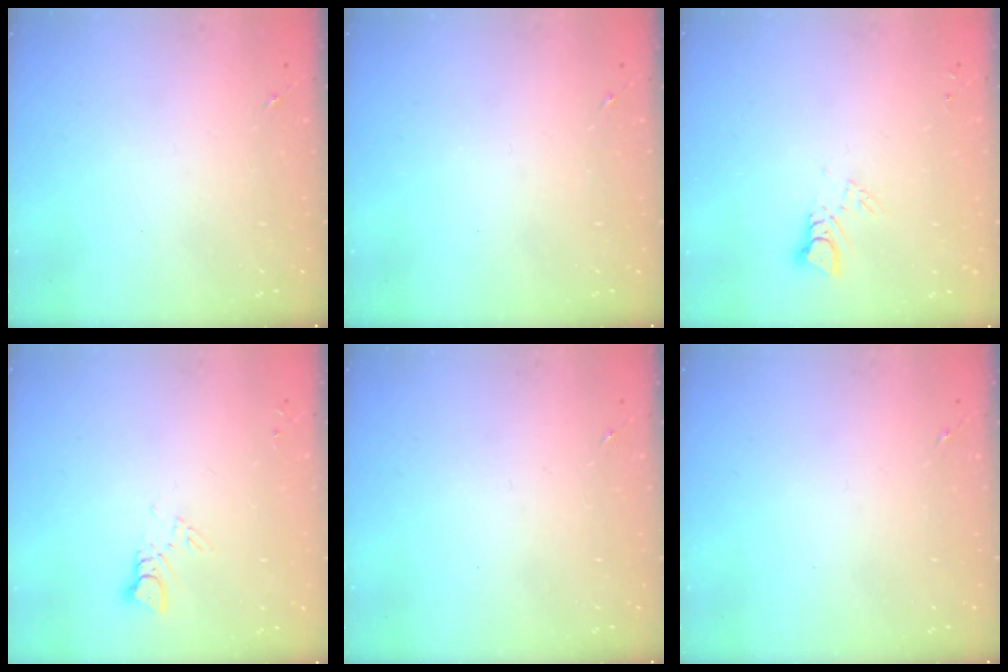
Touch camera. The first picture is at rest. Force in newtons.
{"total": 0.0}
{"total": 3.6, "press": 3.6, "slide": 0.2}
{"total": 3.2, "press": 3.2, "slide": 0.3}
{"total": 0.0}
{"total": 0.0}